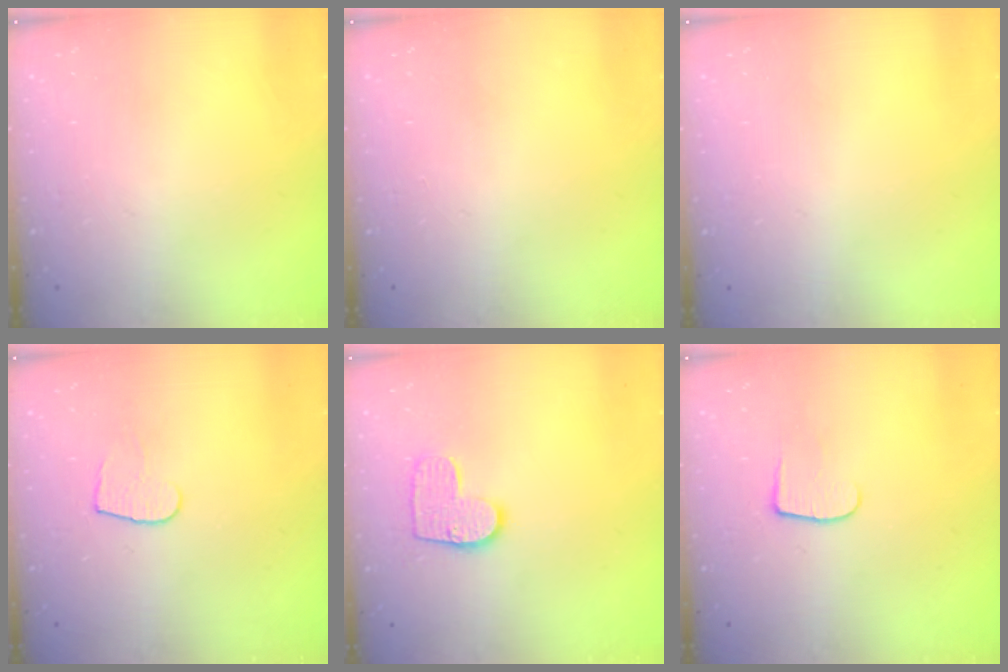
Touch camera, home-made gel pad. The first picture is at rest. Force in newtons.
{"total": 0.0}
{"total": 0.6, "press": 0.6, "slide": 0.2}
{"total": 6.0, "press": 6.0, "slide": 0.5}
{"total": 9.8, "press": 9.8, "slide": 0.4}
{"total": 6.1, "press": 6.0, "slide": 0.6}